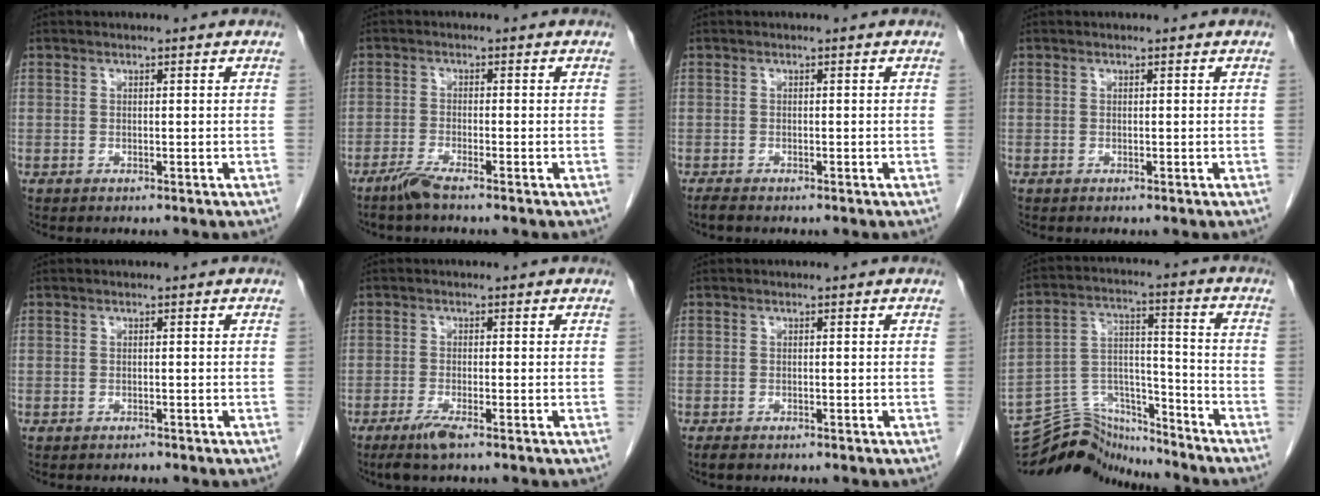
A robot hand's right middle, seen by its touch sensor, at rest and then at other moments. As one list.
[{"total": 2.6, "force": [-2.1, -0.2, 1.5], "torque": [-0.040, -0.006, -0.047]}, {"total": 1.0, "force": [-0.9, 0.1, 0.5], "torque": [-0.019, -0.005, -0.018]}, {"total": 0.0}, {"total": 0.0}, {"total": 3.0, "force": [-2.0, 0.1, 2.2], "torque": [-0.051, -0.009, -0.040]}, {"total": 1.0, "force": [-0.8, 0.4, 0.5], "torque": [-0.016, -0.003, -0.012]}, {"total": 12.1, "force": [-12.1, 1.3, 0.0], "torque": [-0.006, 0.044, -0.214]}]